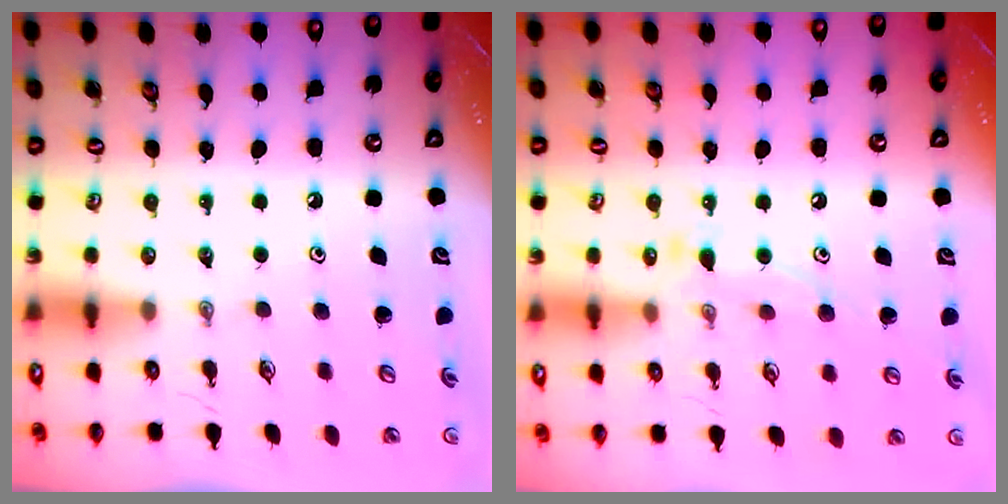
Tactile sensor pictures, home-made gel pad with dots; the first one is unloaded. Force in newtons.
{"total": 10.4, "press": 10.4, "slide": 0.8}